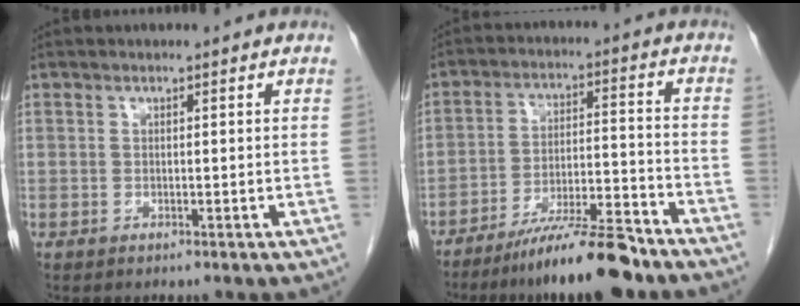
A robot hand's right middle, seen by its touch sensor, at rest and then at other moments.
{"total": 12.0, "force": [-9.8, 0.8, 6.9], "torque": [-0.107, -0.006, -0.165]}